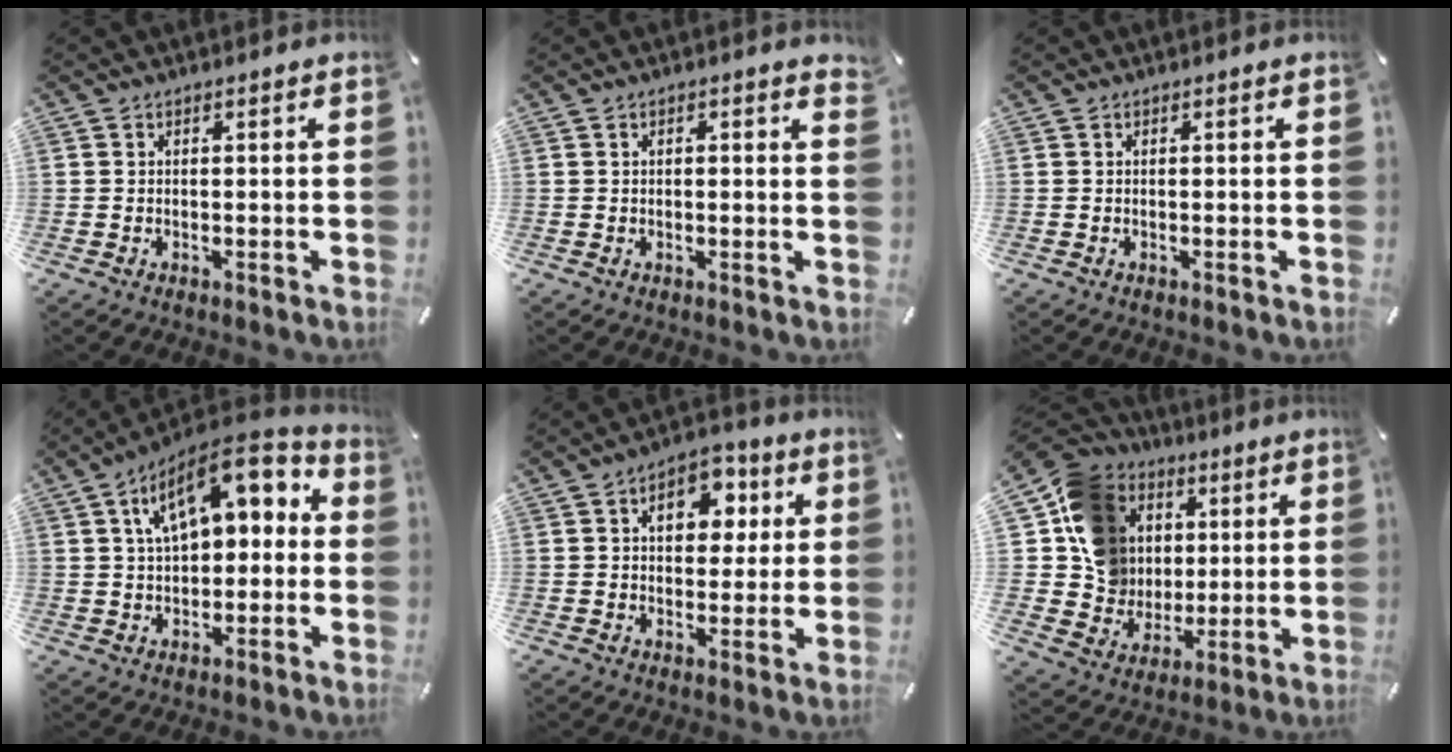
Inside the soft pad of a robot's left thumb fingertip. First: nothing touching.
{"total": 1.1, "force": [0.4, 0.3, 0.9], "torque": [-0.010, -0.001, 0.004]}
{"total": 0.0}
{"total": 14.2, "force": [5.9, 8.0, 10.2], "torque": [-0.156, -0.021, 0.106]}
{"total": 9.7, "force": [3.1, 6.9, 6.1], "torque": [-0.071, -0.003, 0.047]}
{"total": 15.7, "force": [3.3, 14.5, 5.3], "torque": [-0.088, -0.004, 0.080]}